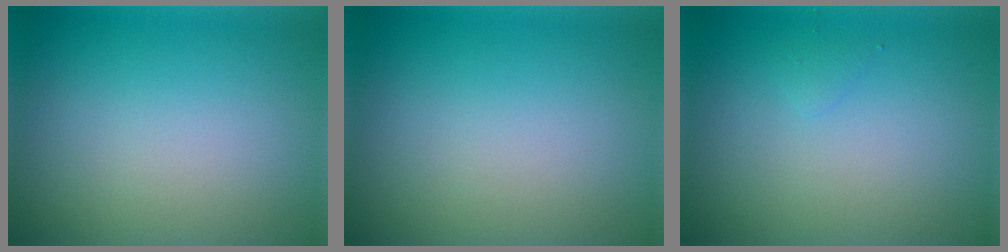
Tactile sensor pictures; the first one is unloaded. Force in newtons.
{"total": 0.0}
{"total": 0.6, "press": 0.6, "slide": 0.0}